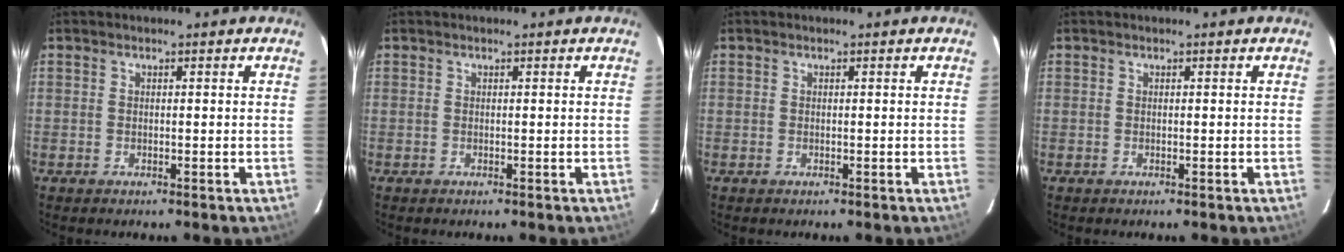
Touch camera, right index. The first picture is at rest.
{"total": 0.0}
{"total": 0.0}
{"total": 0.0}